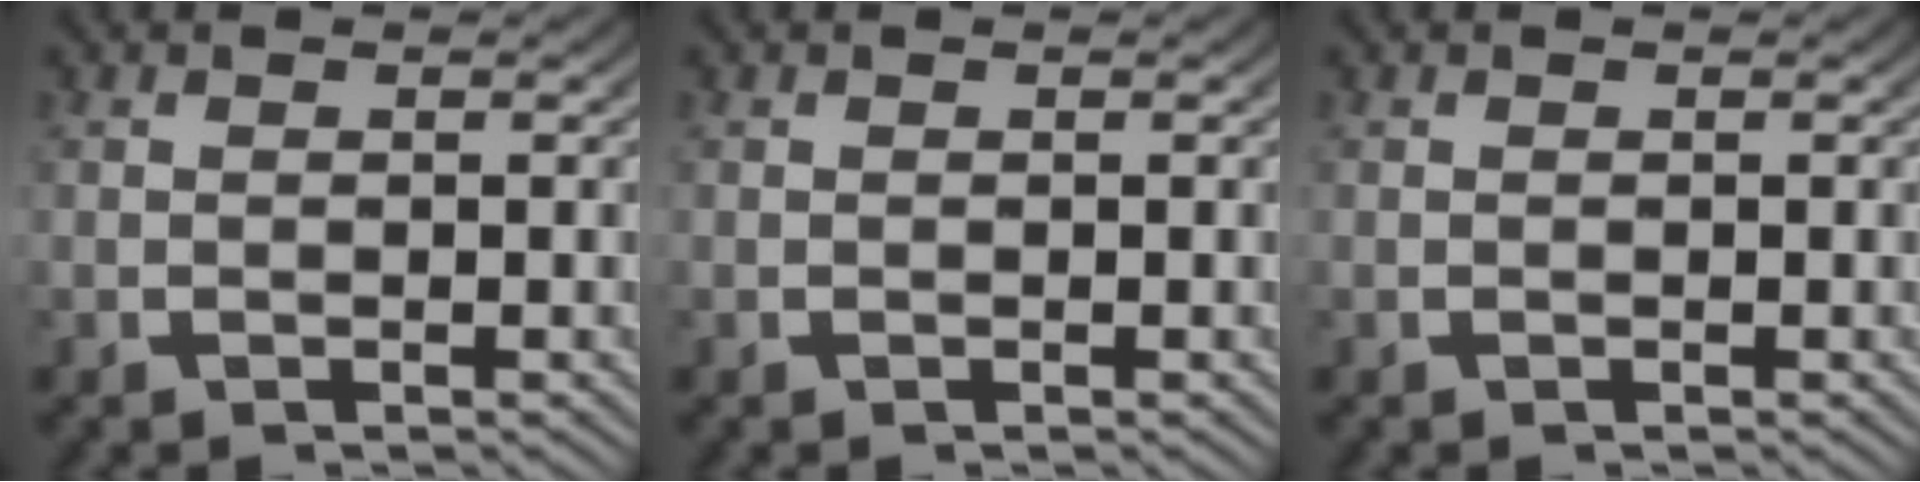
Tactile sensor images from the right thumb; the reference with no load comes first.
{"total": 0.0}
{"total": 0.0}